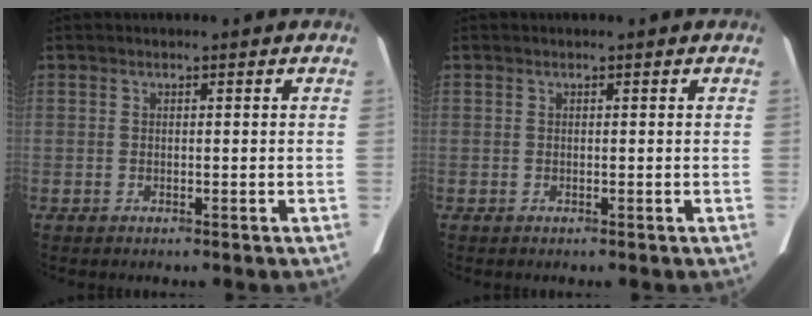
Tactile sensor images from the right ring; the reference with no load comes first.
{"total": 0.0}